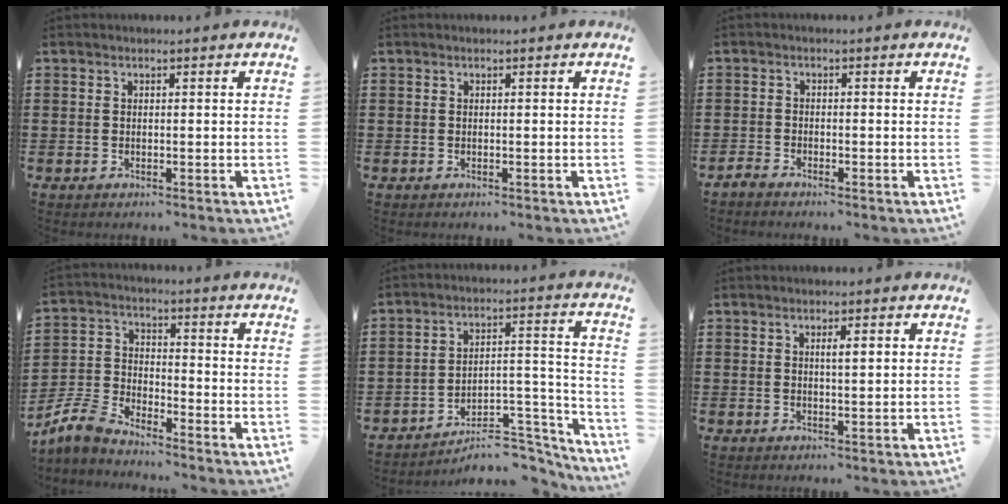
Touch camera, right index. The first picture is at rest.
{"total": 0.0}
{"total": 1.4, "force": [-1.4, 0.2, 0.1], "torque": [-0.006, 0.003, -0.029]}
{"total": 5.9, "force": [-5.6, 1.1, 1.6], "torque": [-0.065, -0.003, -0.119]}
{"total": 6.9, "force": [-6.0, 2.4, 2.5], "torque": [-0.035, 0.014, -0.112]}
{"total": 2.1, "force": [0.5, 0.4, 2.0], "torque": [-0.039, 0.003, 0.005]}